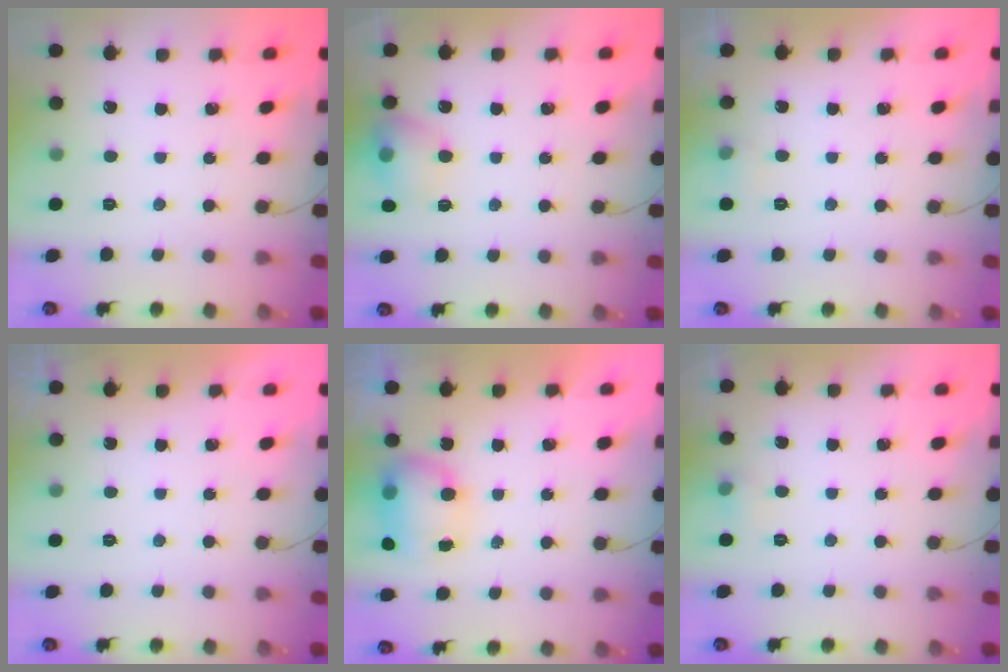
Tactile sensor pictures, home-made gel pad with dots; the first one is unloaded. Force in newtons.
{"total": 11.4, "press": 11.3, "slide": 1.5}
{"total": 4.8, "press": 4.5, "slide": 1.8}
{"total": 0.0}
{"total": 11.9, "press": 9.8, "slide": 6.8}
{"total": 4.8, "press": 4.6, "slide": 1.5}